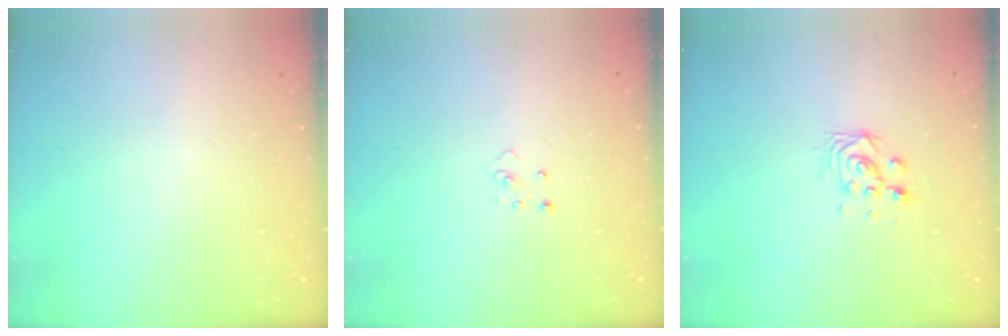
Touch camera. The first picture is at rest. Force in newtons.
{"total": 3.4, "press": 3.4, "slide": 0.1}
{"total": 7.3, "press": 7.3, "slide": 0.4}